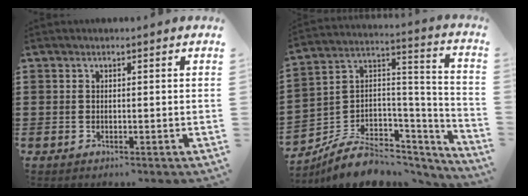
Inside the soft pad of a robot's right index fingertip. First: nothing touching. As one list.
[{"total": 8.2, "force": [-5.0, 5.5, 3.4], "torque": [-0.076, 0.014, -0.087]}]